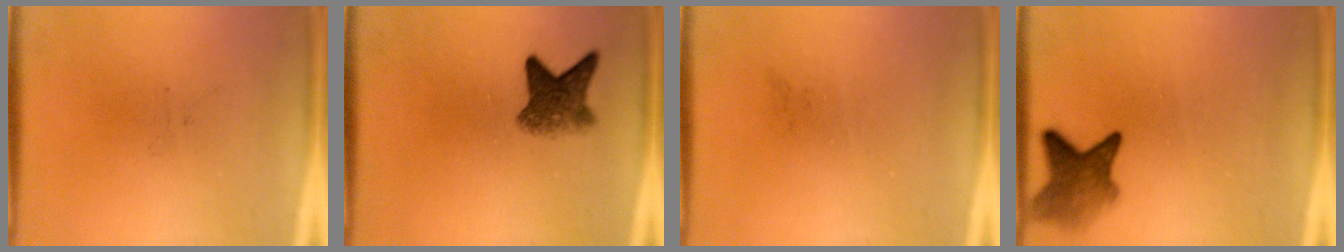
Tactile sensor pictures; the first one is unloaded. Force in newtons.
{"total": 4.8}
{"total": 0.0}
{"total": 5.0}